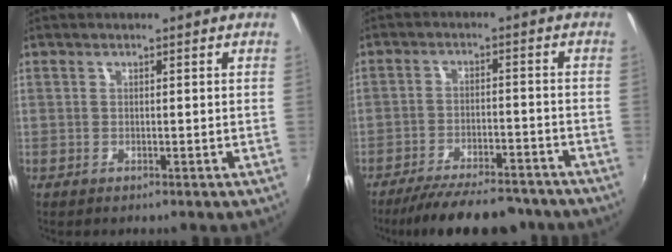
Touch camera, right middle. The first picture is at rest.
{"total": 15.5, "force": [-13.2, 4.1, 7.0], "torque": [-0.139, -0.012, -0.187]}